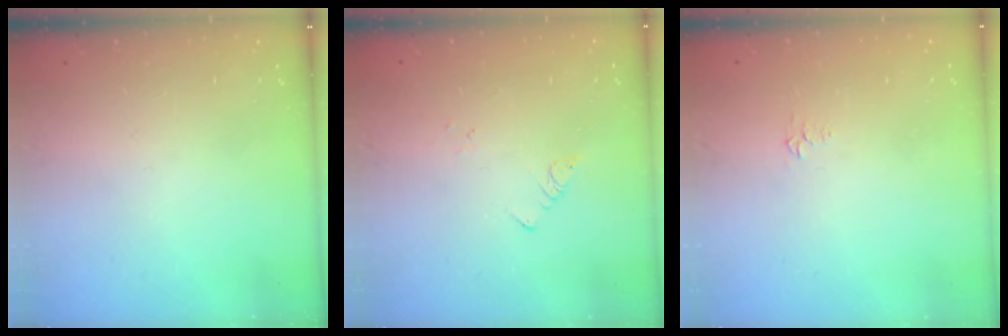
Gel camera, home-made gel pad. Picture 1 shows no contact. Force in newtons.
{"total": 1.8, "press": 1.8, "slide": 0.2}
{"total": 3.3, "press": 3.2, "slide": 0.4}